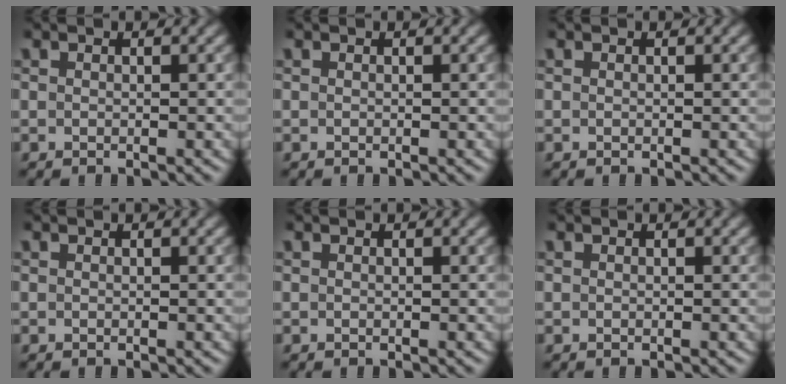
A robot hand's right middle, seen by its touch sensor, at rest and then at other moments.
{"total": 0.0}
{"total": 0.0}
{"total": 0.0}
{"total": 0.0}
{"total": 0.0}